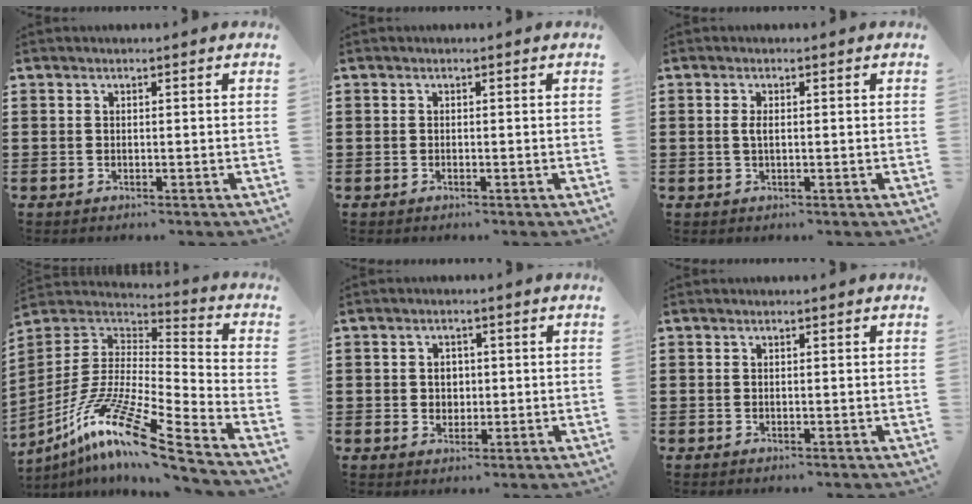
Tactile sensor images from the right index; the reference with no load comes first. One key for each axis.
{"total": 0.0}
{"total": 1.5, "fx": 0.0, "fy": 0.5, "fz": 1.5, "tx": -0.036, "ty": -0.001, "tz": -0.004}
{"total": 13.7, "fx": -9.2, "fy": 0.7, "fz": 10.1, "tx": -0.202, "ty": -0.002, "tz": -0.182}
{"total": 2.4, "fx": 0.2, "fy": 2.2, "fz": 1.0, "tx": -0.028, "ty": 0.007, "tz": 0.001}
{"total": 0.0}